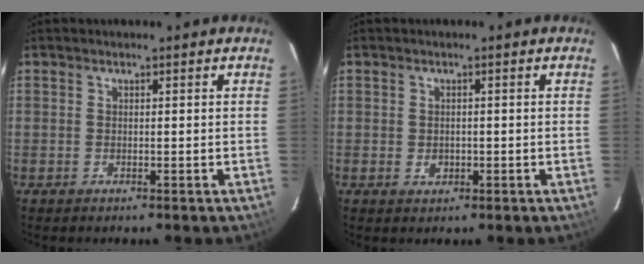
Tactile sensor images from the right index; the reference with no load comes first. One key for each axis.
{"total": 1.9, "fx": -0.4, "fy": 1.7, "fz": 0.8, "tx": -0.012, "ty": 0.002, "tz": -0.003}